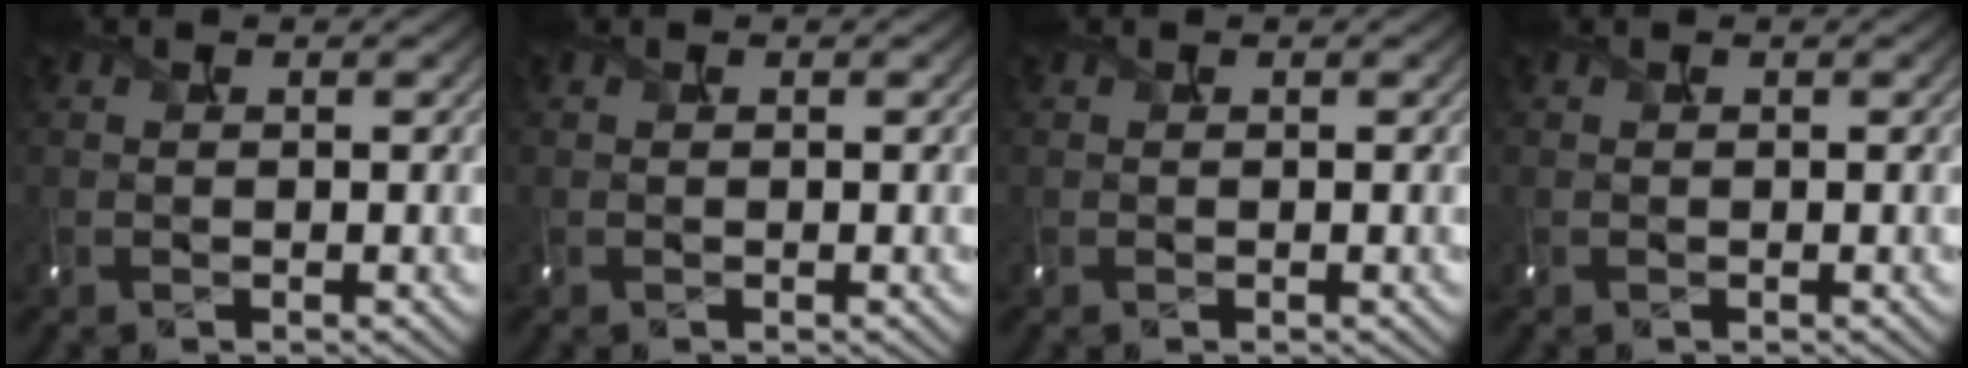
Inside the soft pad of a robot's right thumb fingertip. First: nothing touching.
{"total": 0.0}
{"total": 0.0}
{"total": 0.0}